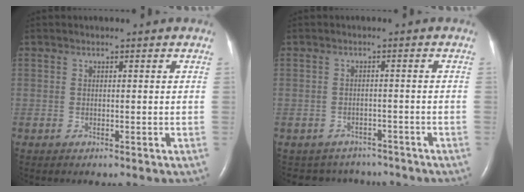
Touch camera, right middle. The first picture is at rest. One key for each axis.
{"total": 5.9, "fx": -5.3, "fy": 2.6, "fz": -0.3, "tx": 0.003, "ty": 0.013, "tz": -0.065}